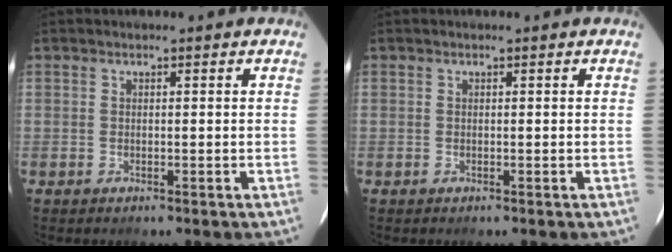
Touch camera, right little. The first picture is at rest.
{"total": 0.0}